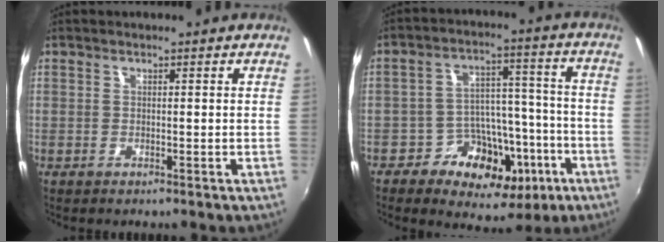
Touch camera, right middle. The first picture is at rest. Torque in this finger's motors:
{"motor_torque": [1.05, -1.09, 0.13, 0.02]}